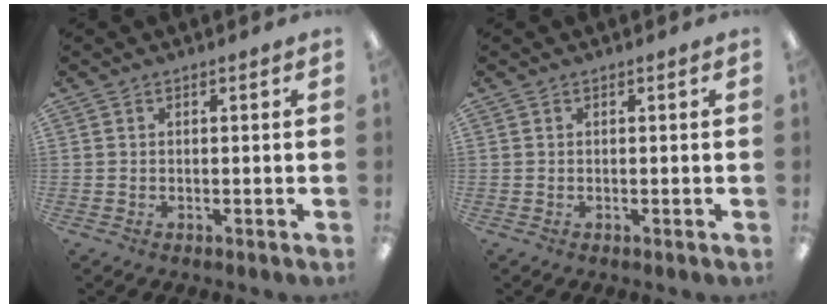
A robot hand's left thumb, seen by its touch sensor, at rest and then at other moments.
{"total": 0.0}